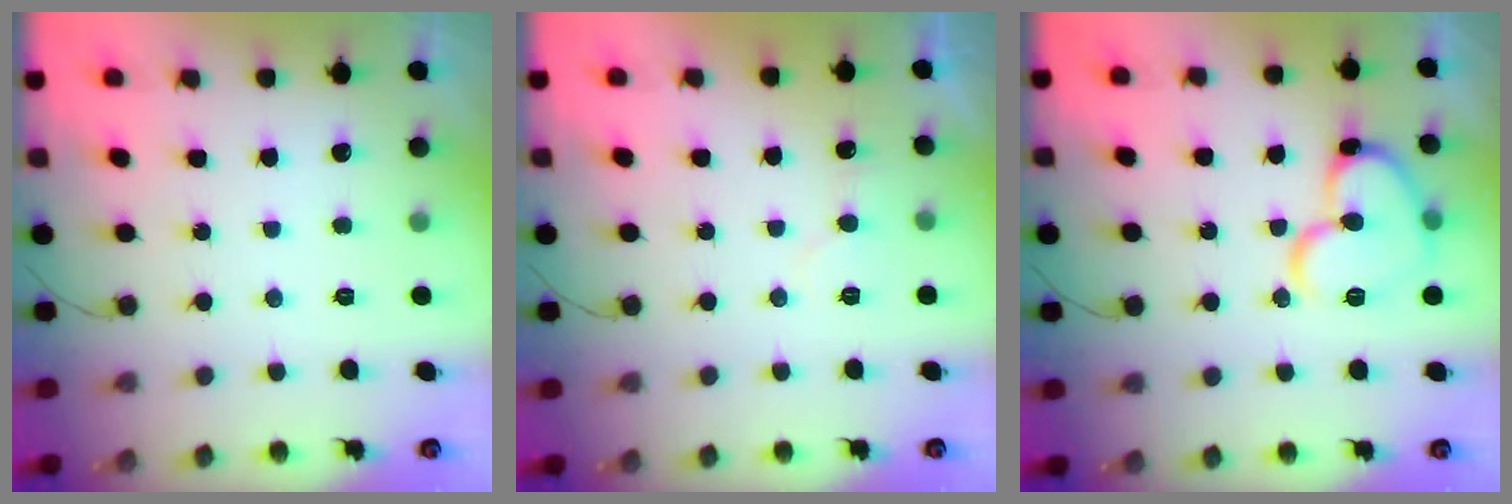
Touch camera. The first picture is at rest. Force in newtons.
{"total": 4.7, "press": 4.7, "slide": 0.5}
{"total": 14.6, "press": 14.5, "slide": 2.1}